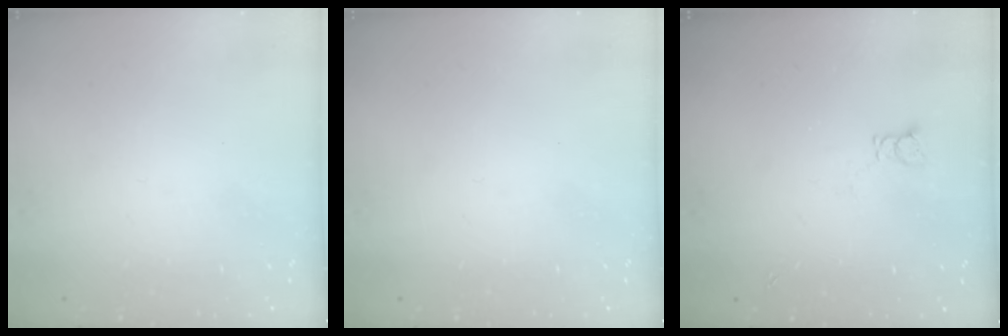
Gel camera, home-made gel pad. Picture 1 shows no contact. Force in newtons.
{"total": 0.0}
{"total": 2.0, "press": 2.0, "slide": 0.2}